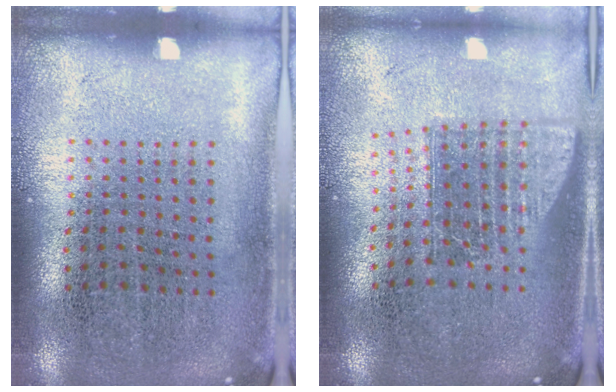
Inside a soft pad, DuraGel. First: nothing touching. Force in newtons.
{"total": 1.6, "press": 1.2, "slide": 0.9}